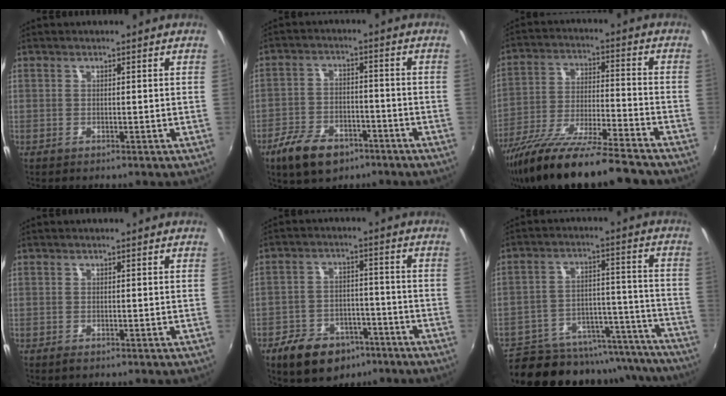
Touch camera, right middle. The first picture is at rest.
{"total": 10.6, "force": [-6.9, 5.6, 5.8], "torque": [-0.140, -0.007, -0.120]}
{"total": 18.8, "force": [-15.3, 1.9, 10.7], "torque": [-0.204, -0.047, -0.260]}
{"total": 0.7, "force": [-0.5, 0.3, 0.4], "torque": [-0.009, -0.004, -0.010]}
{"total": 12.3, "force": [-8.1, 7.4, 5.6], "torque": [-0.133, 0.011, -0.114]}
{"total": 25.1, "force": [-22.4, 8.5, 7.5], "torque": [-0.139, 0.030, -0.284]}